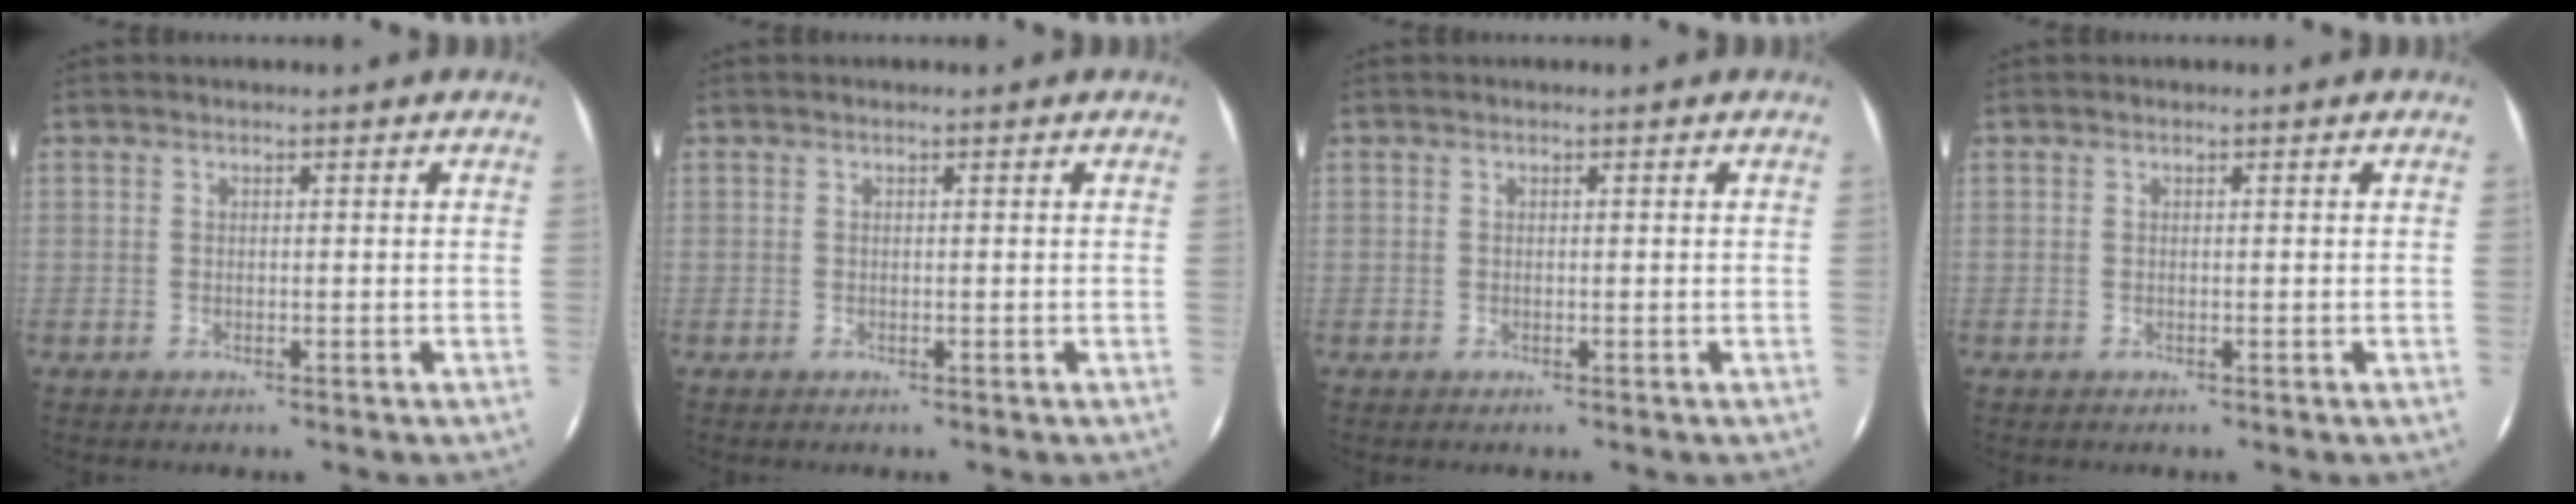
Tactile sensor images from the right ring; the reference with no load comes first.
{"total": 0.0}
{"total": 0.0}
{"total": 0.0}